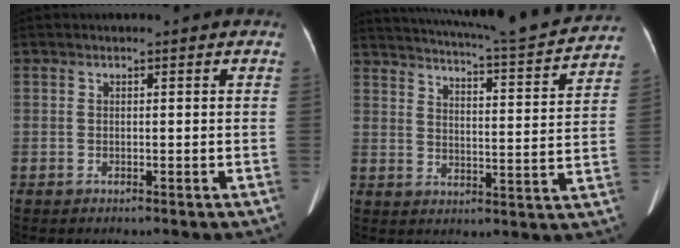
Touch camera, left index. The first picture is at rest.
{"total": 19.6, "force": [18.1, 1.0, 7.4], "torque": [-0.122, -0.023, 0.237]}